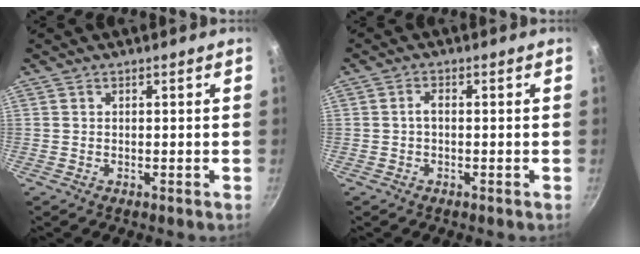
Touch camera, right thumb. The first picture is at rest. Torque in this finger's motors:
{"motor_torque": [-0.04, -0.21, 0.38, 0.30, -0.01]}